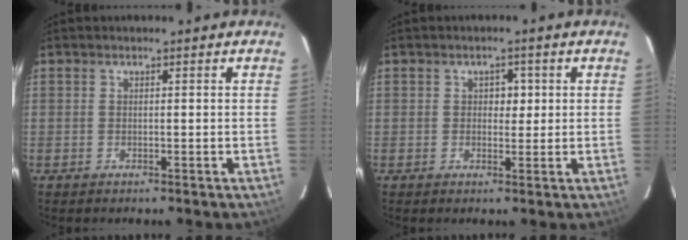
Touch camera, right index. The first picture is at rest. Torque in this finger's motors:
{"motor_torque": [0.33, 0.23, 0.06, 0.02]}